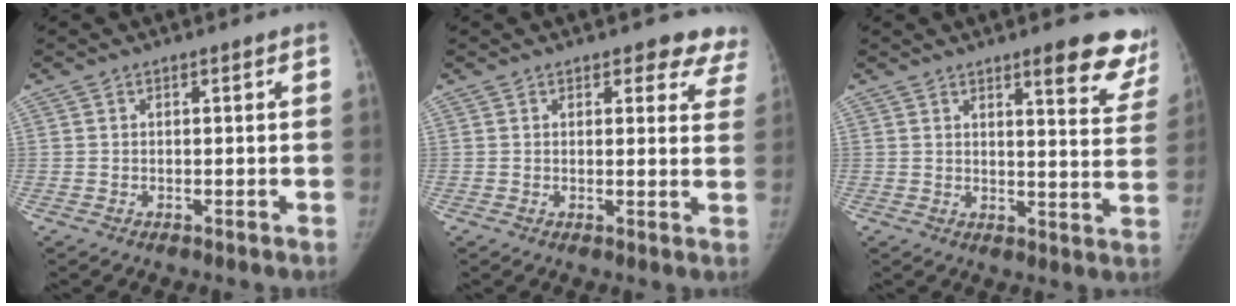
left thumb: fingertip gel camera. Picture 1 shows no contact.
{"total": 7.8, "force": [6.7, 3.7, 1.6], "torque": [0.041, -0.028, 0.045]}
{"total": 12.8, "force": [9.2, 3.3, 8.3], "torque": [-0.057, -0.052, 0.097]}